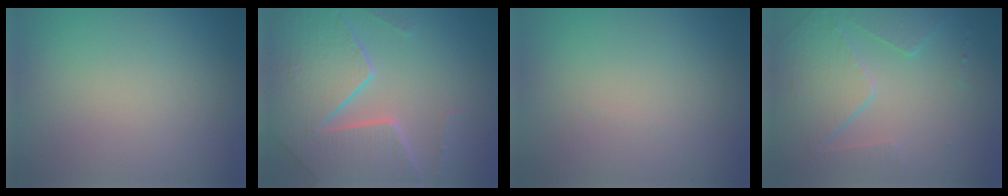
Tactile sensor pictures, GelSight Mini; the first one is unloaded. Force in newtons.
{"total": 8.3, "press": 5.8, "slide": 5.9}
{"total": 1.0, "press": 0.9, "slide": 0.3}
{"total": 4.7, "press": 3.5, "slide": 3.1}